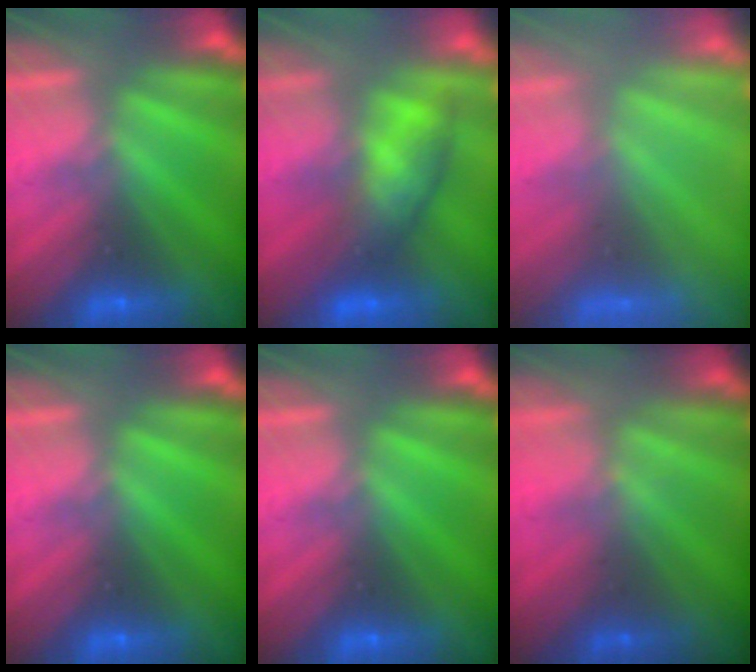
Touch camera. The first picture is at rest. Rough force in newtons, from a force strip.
{"total": 6.6}
{"total": 8.3}
{"total": 0.0}
{"total": 0.0}
{"total": 1.5}